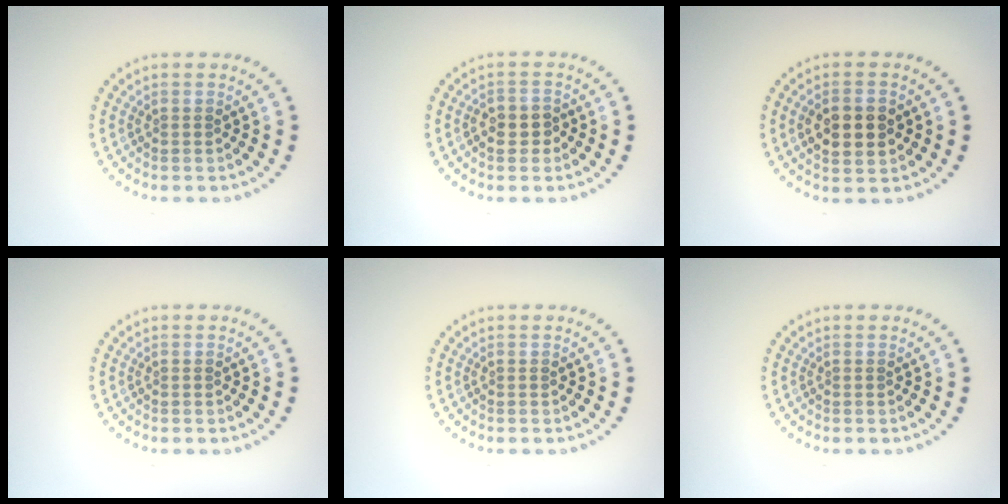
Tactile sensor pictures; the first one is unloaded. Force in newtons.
{"total": 1.7, "press": 1.6, "slide": 0.5}
{"total": 4.6, "press": 4.6, "slide": 0.3}
{"total": 0.0}
{"total": 0.0}
{"total": 0.0}